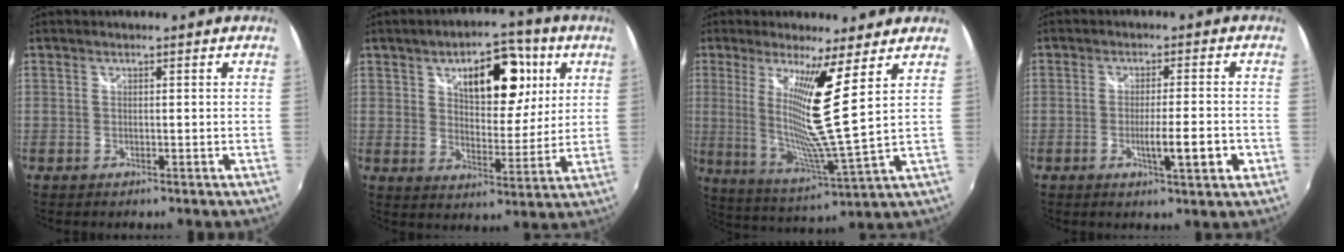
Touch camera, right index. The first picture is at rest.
{"total": 14.7, "force": [5.9, 7.8, 10.9], "torque": [-0.164, 0.019, 0.092]}
{"total": 12.4, "force": [5.0, -1.6, 11.2], "torque": [-0.193, -0.021, 0.096]}
{"total": 6.7, "force": [-2.3, 0.5, 6.3], "torque": [-0.102, -0.015, -0.033]}